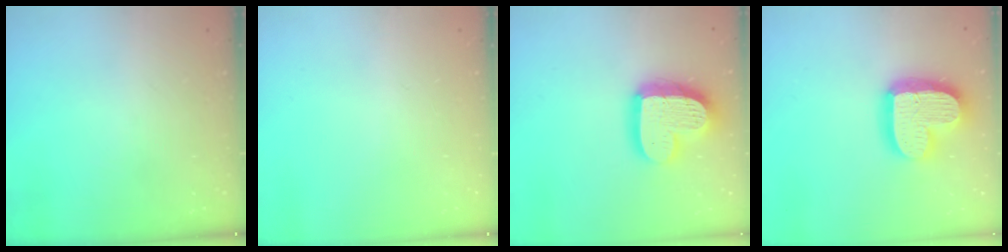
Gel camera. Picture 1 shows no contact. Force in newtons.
{"total": 0.0}
{"total": 17.9, "press": 17.8, "slide": 1.7}
{"total": 19.2, "press": 19.1, "slide": 1.4}